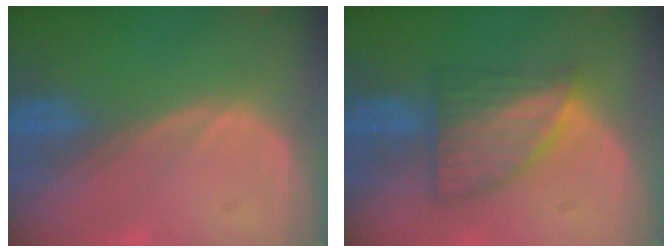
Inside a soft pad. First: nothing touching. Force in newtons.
{"total": 6.9, "press": 6.5, "slide": 2.5}